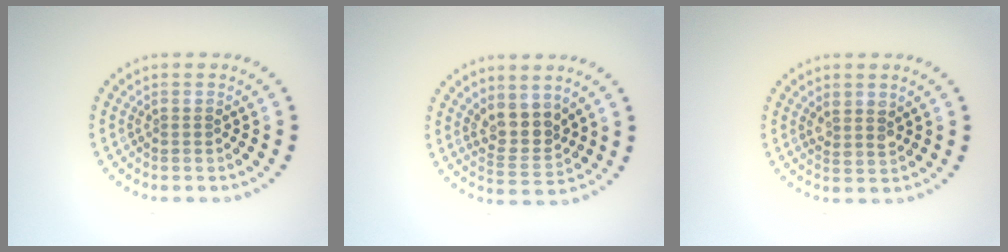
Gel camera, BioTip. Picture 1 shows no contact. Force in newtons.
{"total": 3.4, "press": 2.9, "slide": 1.8}
{"total": 1.7, "press": 1.5, "slide": 0.9}